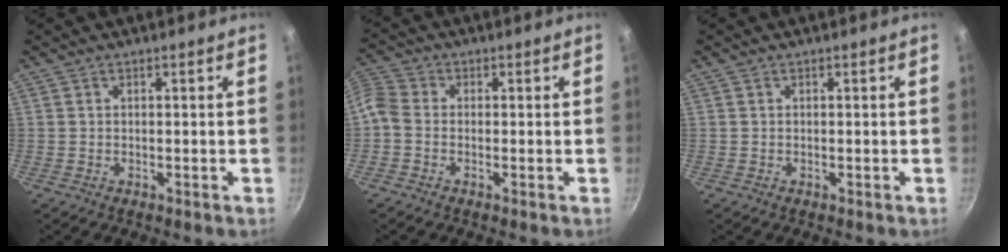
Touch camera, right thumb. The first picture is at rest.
{"total": 6.6, "force": [-1.7, 5.3, 3.7], "torque": [-0.090, 0.020, -0.052]}
{"total": 0.0}